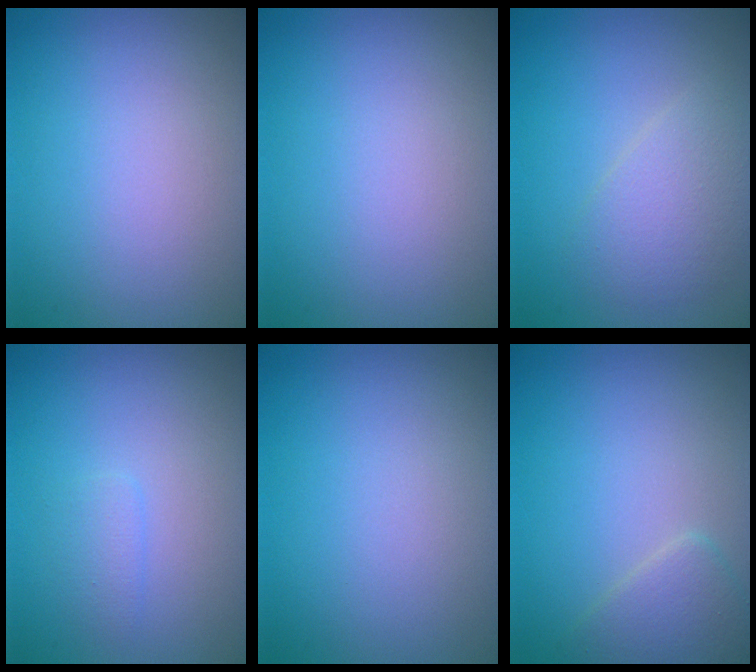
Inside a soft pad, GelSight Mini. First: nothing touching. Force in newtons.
{"total": 0.0}
{"total": 3.0, "press": 3.0, "slide": 0.0}
{"total": 1.1, "press": 1.1, "slide": 0.1}
{"total": 0.0}
{"total": 2.3, "press": 2.3, "slide": 0.0}